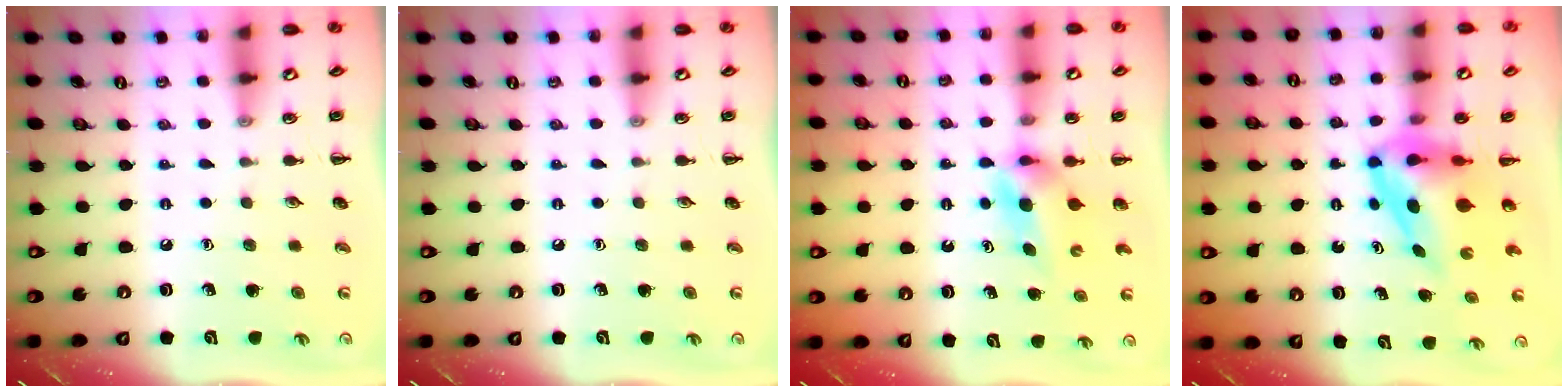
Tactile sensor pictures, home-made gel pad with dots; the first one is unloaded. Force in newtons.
{"total": 0.0}
{"total": 3.9, "press": 3.9, "slide": 0.5}
{"total": 5.8, "press": 5.6, "slide": 1.7}